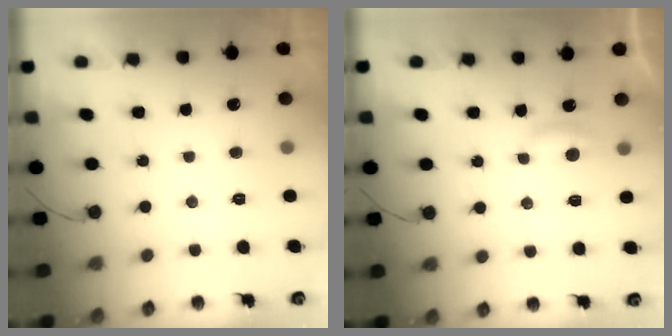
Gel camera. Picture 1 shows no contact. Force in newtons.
{"total": 3.6, "press": 3.6, "slide": 0.4}